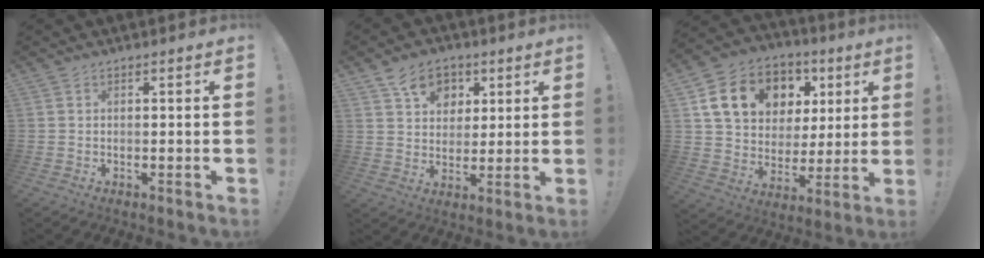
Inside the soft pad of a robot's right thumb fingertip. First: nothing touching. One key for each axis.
{"total": 10.8, "fx": 5.1, "fy": 8.4, "fz": 4.4, "tx": -0.060, "ty": -0.023, "tz": 0.100}
{"total": 17.3, "fx": 7.6, "fy": 13.1, "fz": 8.3, "tx": -0.134, "ty": -0.021, "tz": 0.163}